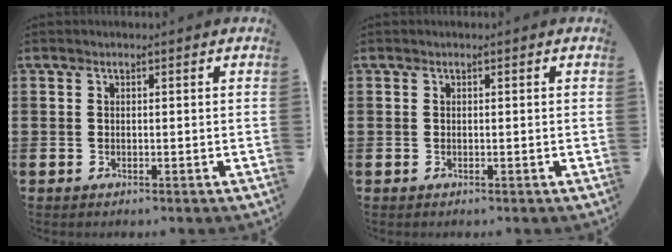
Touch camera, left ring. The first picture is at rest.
{"total": 0.0}